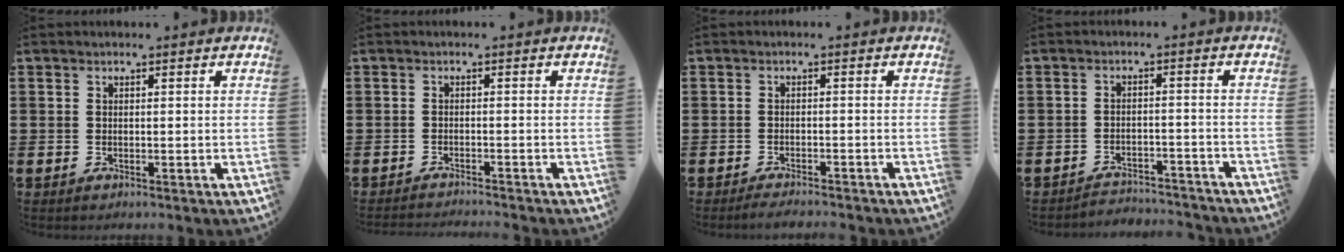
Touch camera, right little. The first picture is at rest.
{"total": 1.2, "force": [-1.1, -0.3, -0.1], "torque": [0.001, 0.002, -0.024]}
{"total": 1.5, "force": [-1.4, 0.0, 0.5], "torque": [-0.009, 0.001, -0.028]}
{"total": 2.8, "force": [-2.7, 0.1, -0.2], "torque": [-0.005, 0.003, -0.060]}